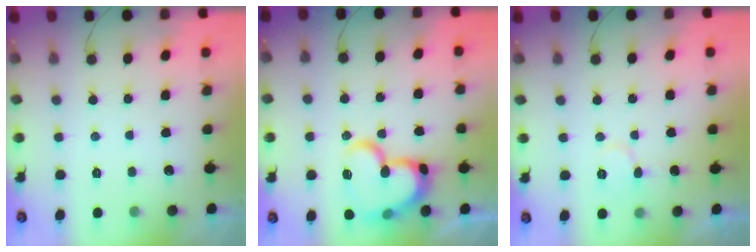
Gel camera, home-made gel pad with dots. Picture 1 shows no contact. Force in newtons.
{"total": 20.6, "press": 20.4, "slide": 2.6}
{"total": 6.3, "press": 6.2, "slide": 0.6}